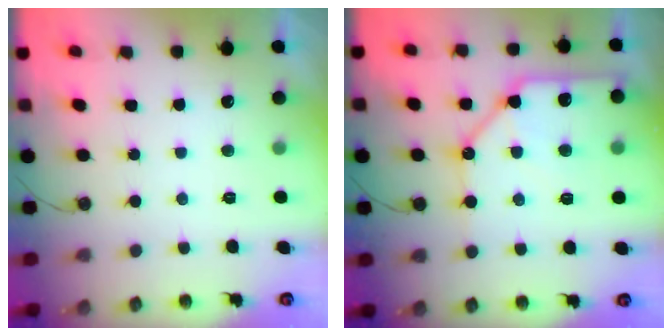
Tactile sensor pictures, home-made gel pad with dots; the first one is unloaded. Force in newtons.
{"total": 14.2, "press": 14.1, "slide": 2.1}